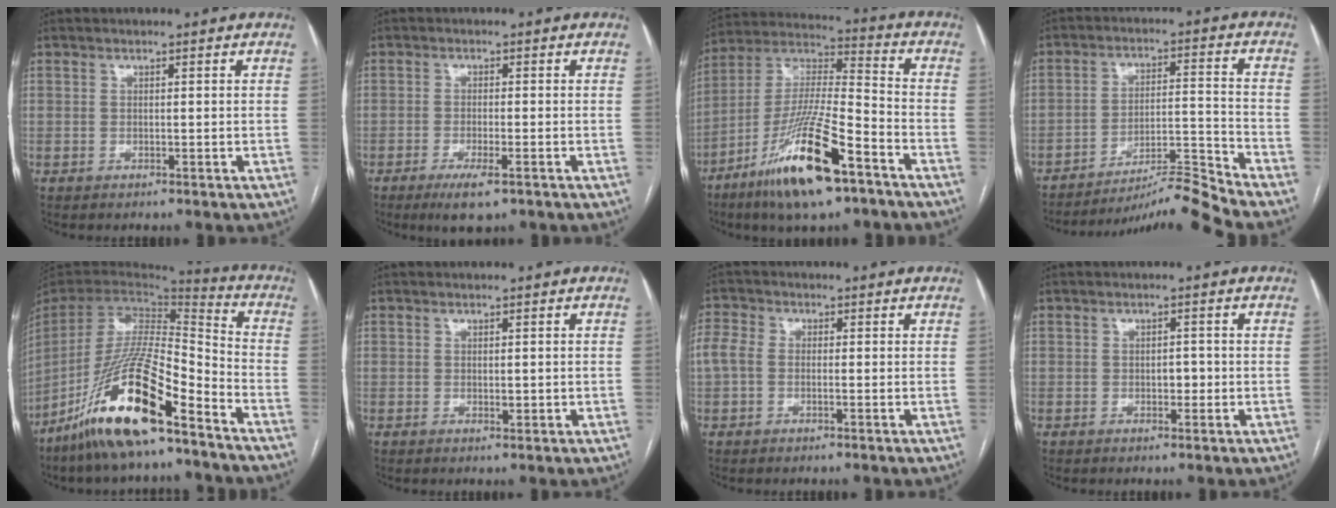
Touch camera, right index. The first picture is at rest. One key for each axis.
{"total": 4.8, "fx": -2.8, "fy": 0.9, "fz": 3.7, "tx": -0.067, "ty": -0.009, "tz": -0.044}
{"total": 18.6, "fx": -10.4, "fy": 2.7, "fz": 15.1, "tx": -0.316, "ty": -0.030, "tz": -0.188}
{"total": 10.1, "fx": -9.3, "fy": -3.7, "fz": 1.4, "tx": -0.014, "ty": 0.026, "tz": -0.160}
{"total": 19.7, "fx": -13.1, "fy": 3.0, "fz": 14.3, "tx": -0.305, "ty": -0.030, "tz": -0.247}
{"total": 1.2, "fx": 0.0, "fy": 0.6, "fz": 1.1, "tx": -0.015, "ty": -0.004, "tz": 0.003}
{"total": 4.3, "fx": -0.1, "fy": 3.1, "fz": 3.1, "tx": -0.086, "ty": 0.021, "tz": -0.008}
{"total": 1.7, "fx": -0.3, "fy": 1.0, "fz": 1.3, "tx": -0.014, "ty": 0.004, "tz": -0.003}